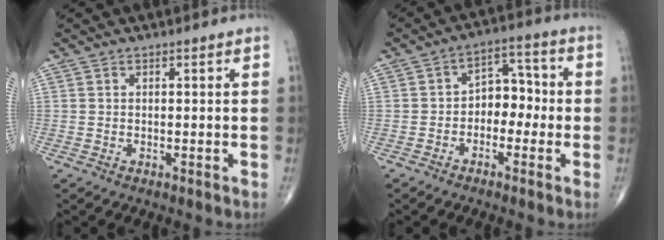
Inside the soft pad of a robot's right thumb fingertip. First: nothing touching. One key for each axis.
{"total": 6.7, "fx": -1.3, "fy": 4.8, "fz": 4.5, "tx": -0.030, "ty": 0.036, "tz": -0.038}